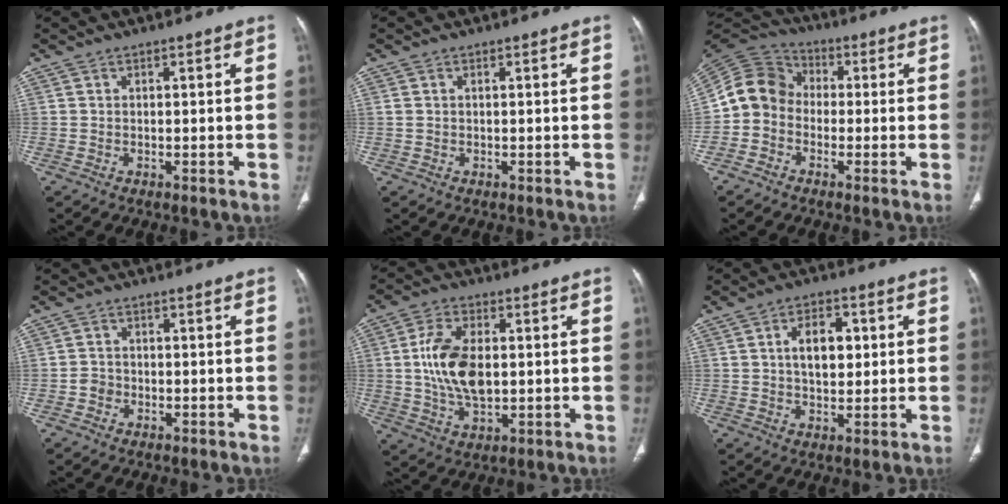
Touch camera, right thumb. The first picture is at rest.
{"total": 0.9, "force": [0.2, 0.6, 0.6], "torque": [-0.021, 0.009, 0.009]}
{"total": 9.5, "force": [-1.4, 8.3, 4.4], "torque": [-0.075, 0.038, -0.043]}
{"total": 2.1, "force": [-0.8, 1.8, 0.6], "torque": [-0.004, 0.009, -0.019]}
{"total": 12.1, "force": [0.8, 6.9, 9.9], "torque": [-0.187, 0.000, 0.021]}
{"total": 7.9, "force": [1.4, 4.8, 6.0], "torque": [-0.074, 0.005, 0.022]}